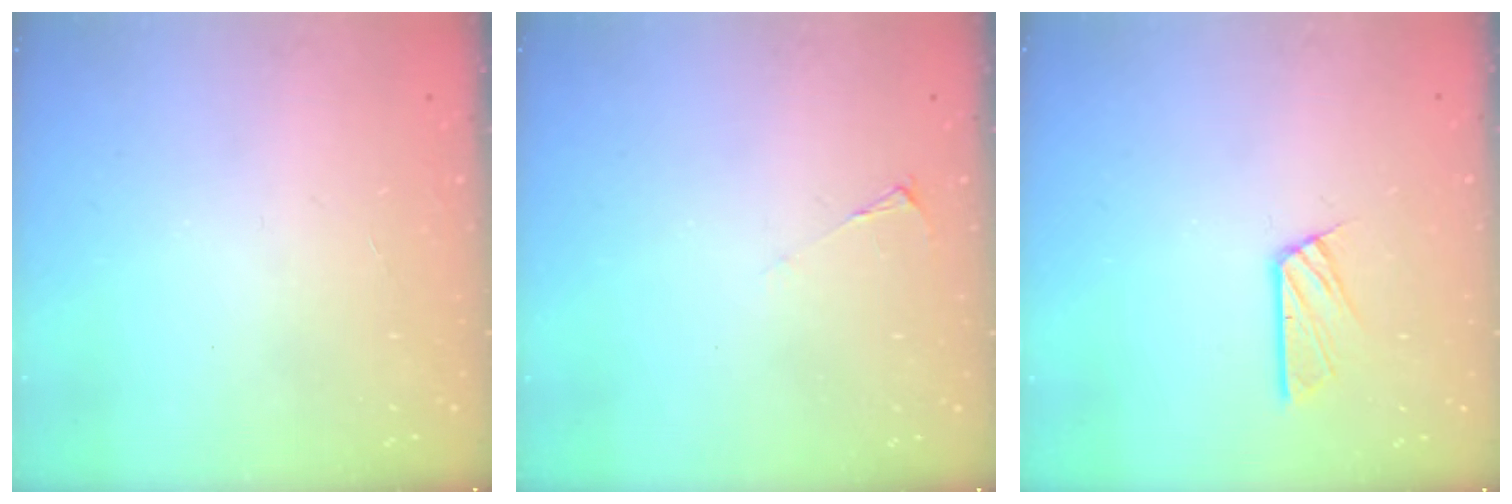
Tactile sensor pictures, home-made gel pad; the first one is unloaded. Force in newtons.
{"total": 2.1, "press": 2.0, "slide": 0.4}
{"total": 8.1, "press": 8.1, "slide": 0.5}